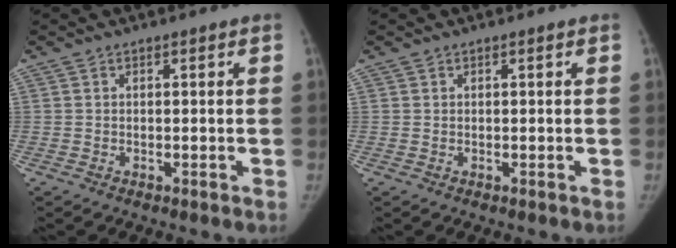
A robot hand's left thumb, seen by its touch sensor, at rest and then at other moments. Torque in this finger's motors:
{"motor_torque": [-0.02, -0.11, -0.03, 0.60, -0.02]}